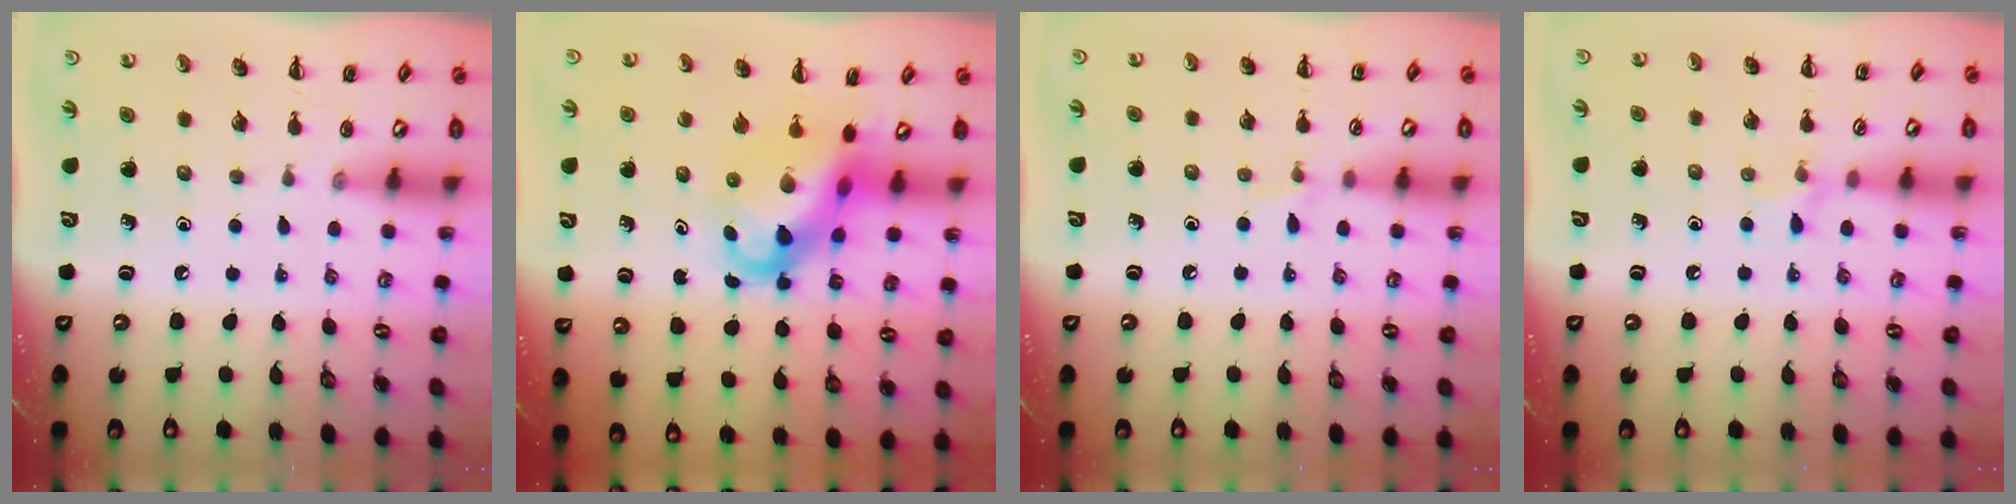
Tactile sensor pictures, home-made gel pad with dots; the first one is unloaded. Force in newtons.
{"total": 7.7, "press": 7.4, "slide": 2.3}
{"total": 4.3, "press": 4.1, "slide": 1.5}
{"total": 6.4, "press": 5.9, "slide": 2.4}